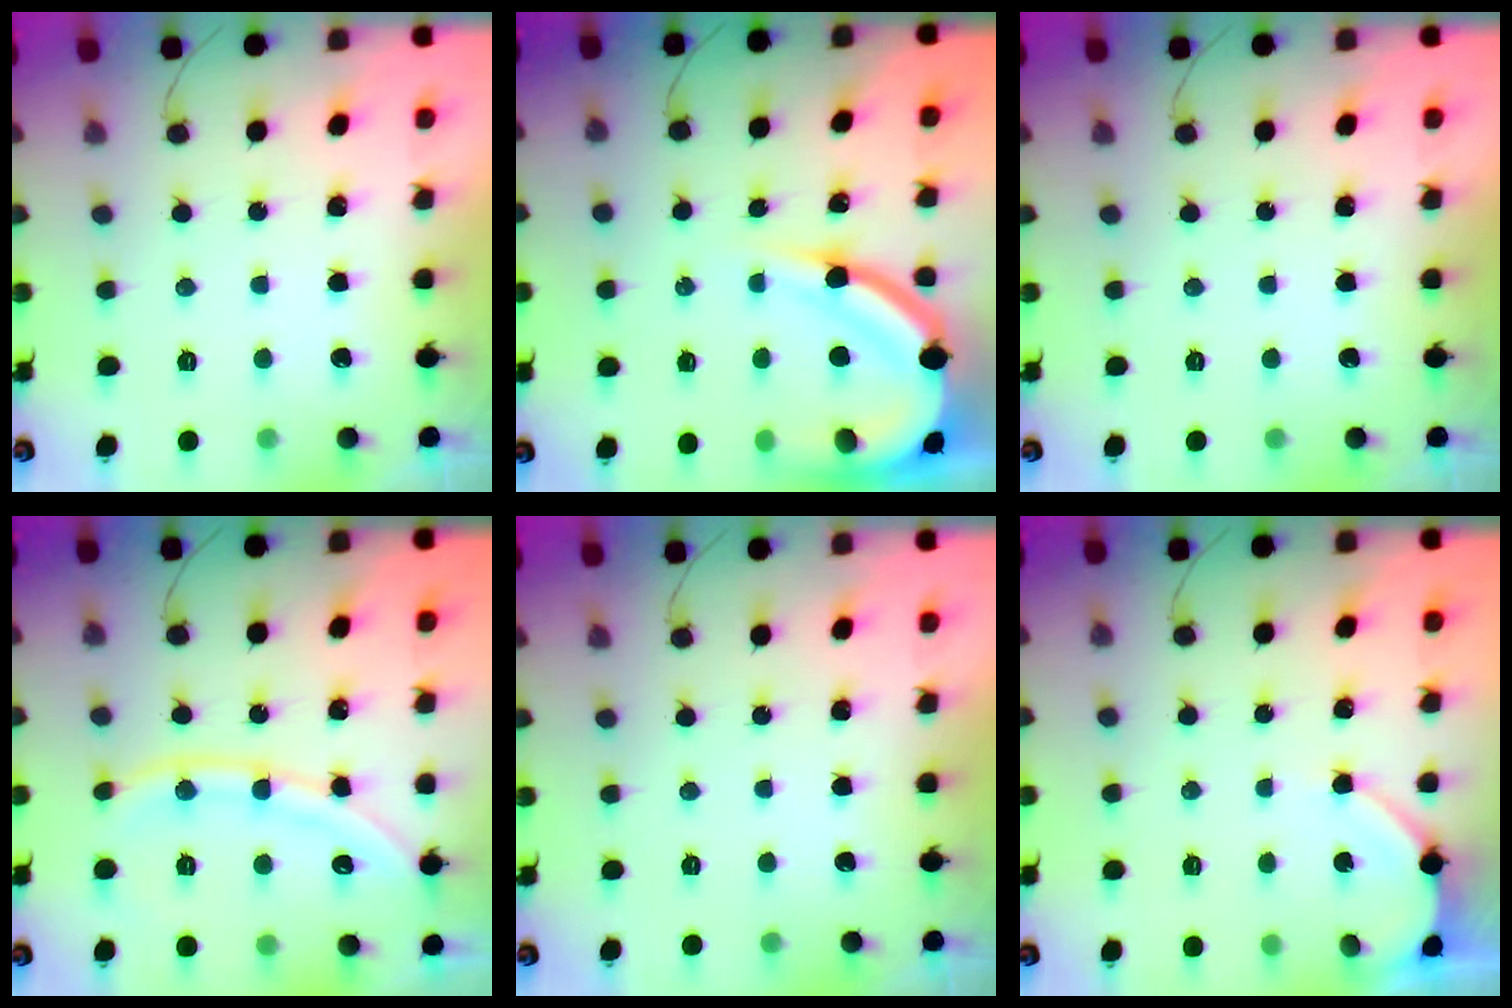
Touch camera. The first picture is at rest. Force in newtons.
{"total": 13.8, "press": 13.7, "slide": 1.3}
{"total": 0.0}
{"total": 10.6, "press": 10.5, "slide": 1.1}
{"total": 0.0}
{"total": 3.4, "press": 3.4, "slide": 0.4}